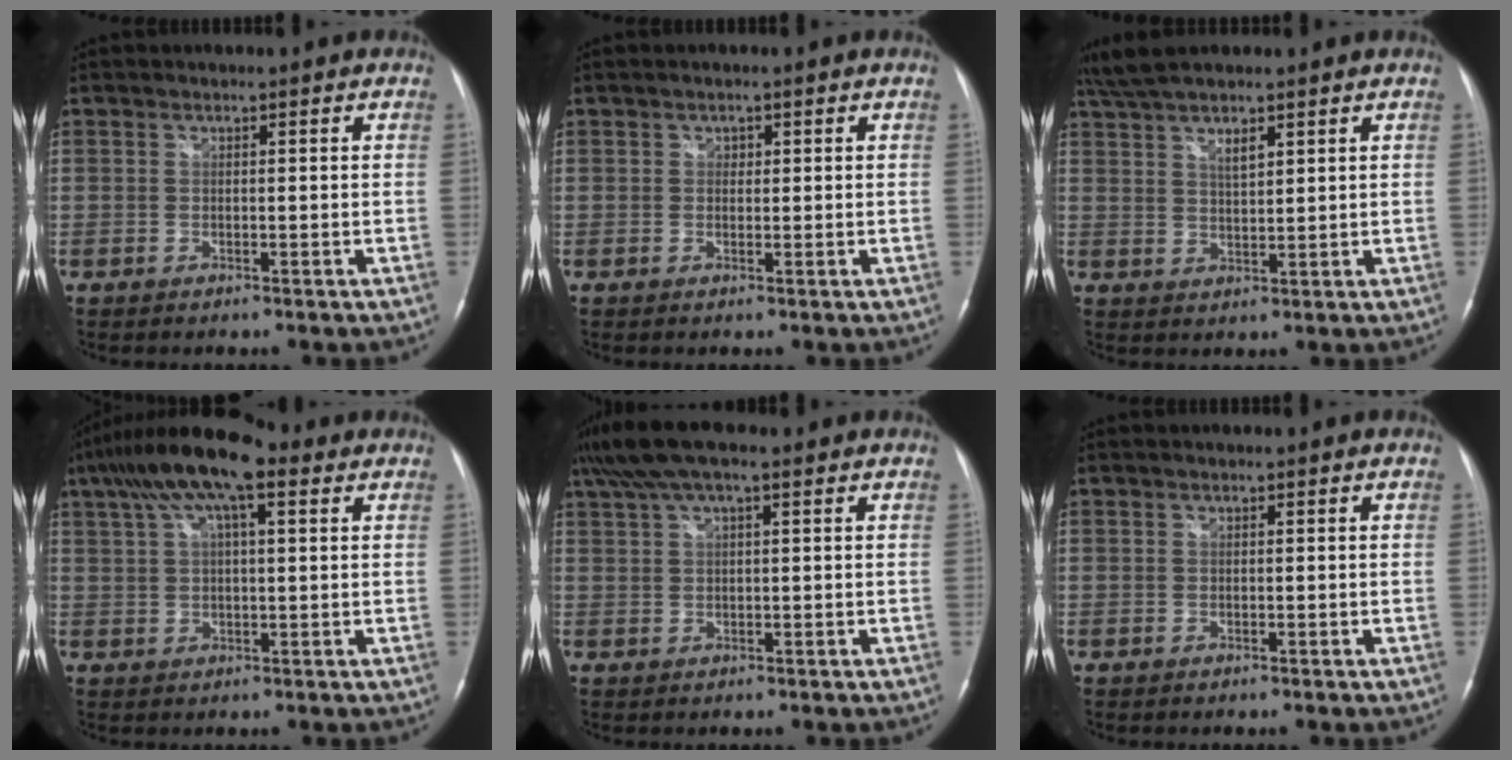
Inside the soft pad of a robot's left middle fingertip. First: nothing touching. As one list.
[{"total": 1.1, "force": [0.4, 0.8, 0.6], "torque": [-0.012, 0.000, 0.007]}, {"total": 7.5, "force": [5.3, 1.4, 5.1], "torque": [-0.109, 0.013, 0.100]}, {"total": 12.8, "force": [7.3, 3.5, 10.0], "torque": [-0.198, 0.044, 0.128]}, {"total": 8.9, "force": [6.0, 2.3, 6.1], "torque": [-0.125, 0.042, 0.106]}, {"total": 0.0}]